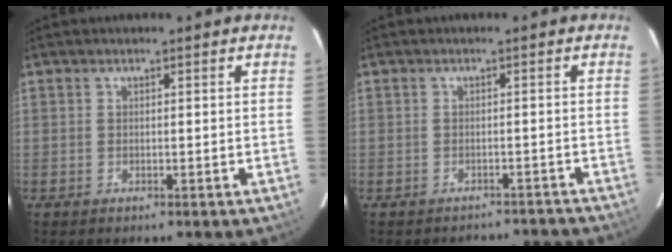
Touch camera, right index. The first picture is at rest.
{"total": 5.9, "force": [-5.7, 1.4, -0.2], "torque": [0.006, 0.011, -0.057]}